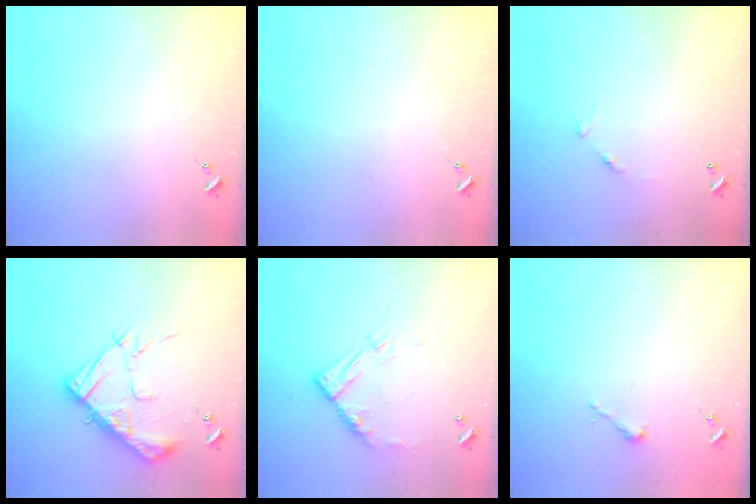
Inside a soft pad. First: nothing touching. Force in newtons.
{"total": 0.0}
{"total": 7.0, "press": 7.0, "slide": 0.5}
{"total": 15.9, "press": 15.9, "slide": 1.2}
{"total": 11.8, "press": 11.7, "slide": 1.0}
{"total": 2.5, "press": 2.5, "slide": 0.2}